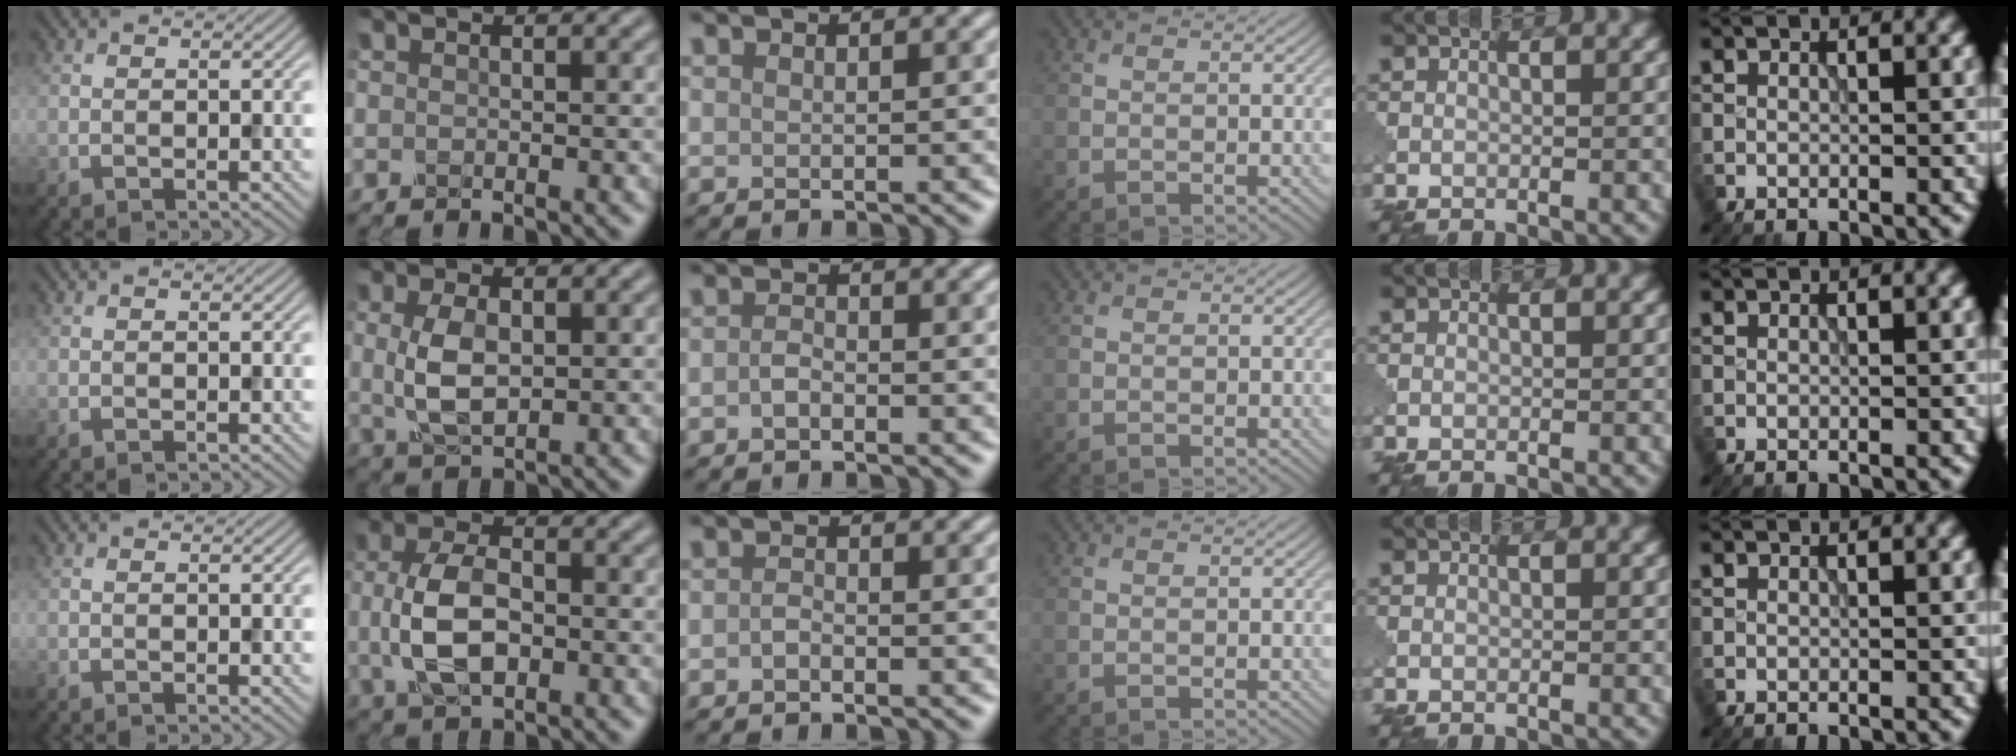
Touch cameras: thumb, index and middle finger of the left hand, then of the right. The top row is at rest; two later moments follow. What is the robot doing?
{"motion": "close", "object": "eyeshadow palette"}